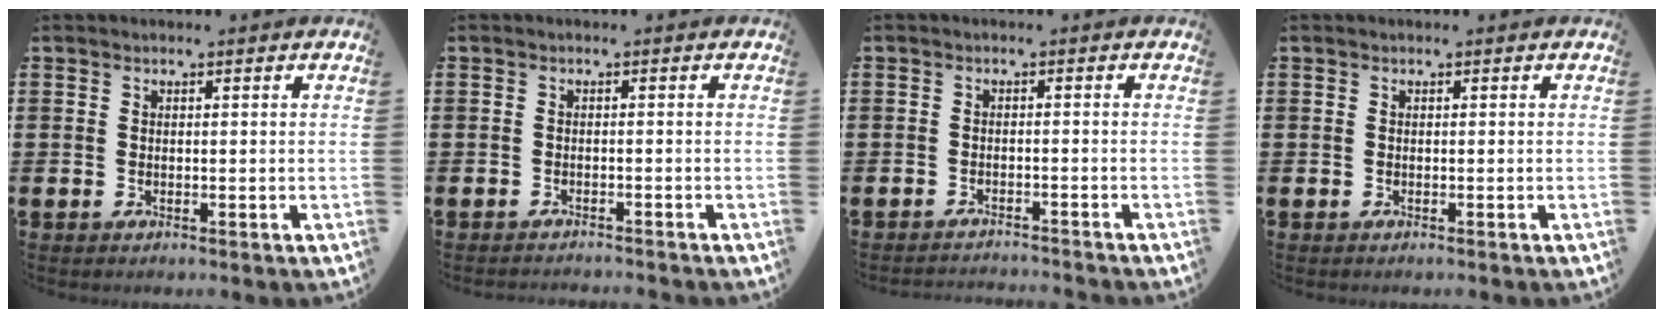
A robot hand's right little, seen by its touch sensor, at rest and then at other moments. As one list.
[{"total": 0.9, "force": [-0.9, -0.1, -0.1], "torque": [0.000, 0.000, -0.019]}, {"total": 1.2, "force": [-1.2, -0.2, -0.1], "torque": [-0.001, 0.002, -0.025]}, {"total": 0.0}]